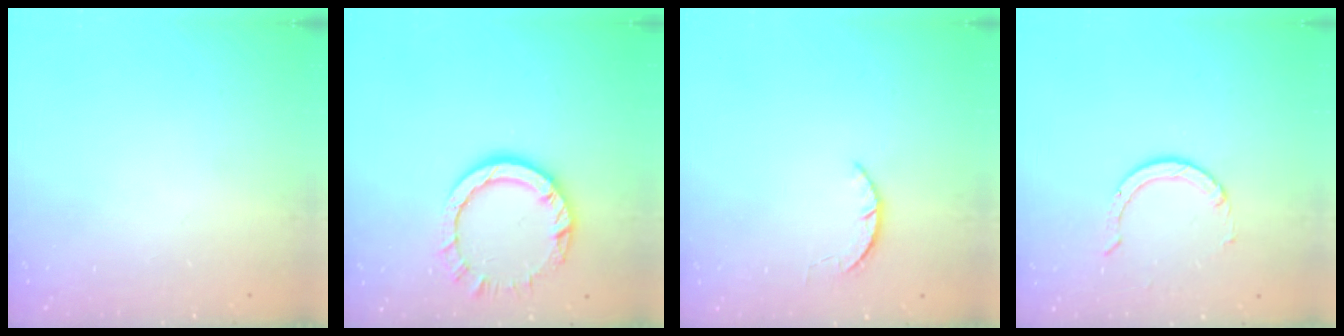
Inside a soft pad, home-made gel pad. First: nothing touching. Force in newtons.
{"total": 8.6, "press": 8.5, "slide": 1.0}
{"total": 1.6, "press": 1.6, "slide": 0.3}
{"total": 3.0, "press": 3.0, "slide": 0.3}